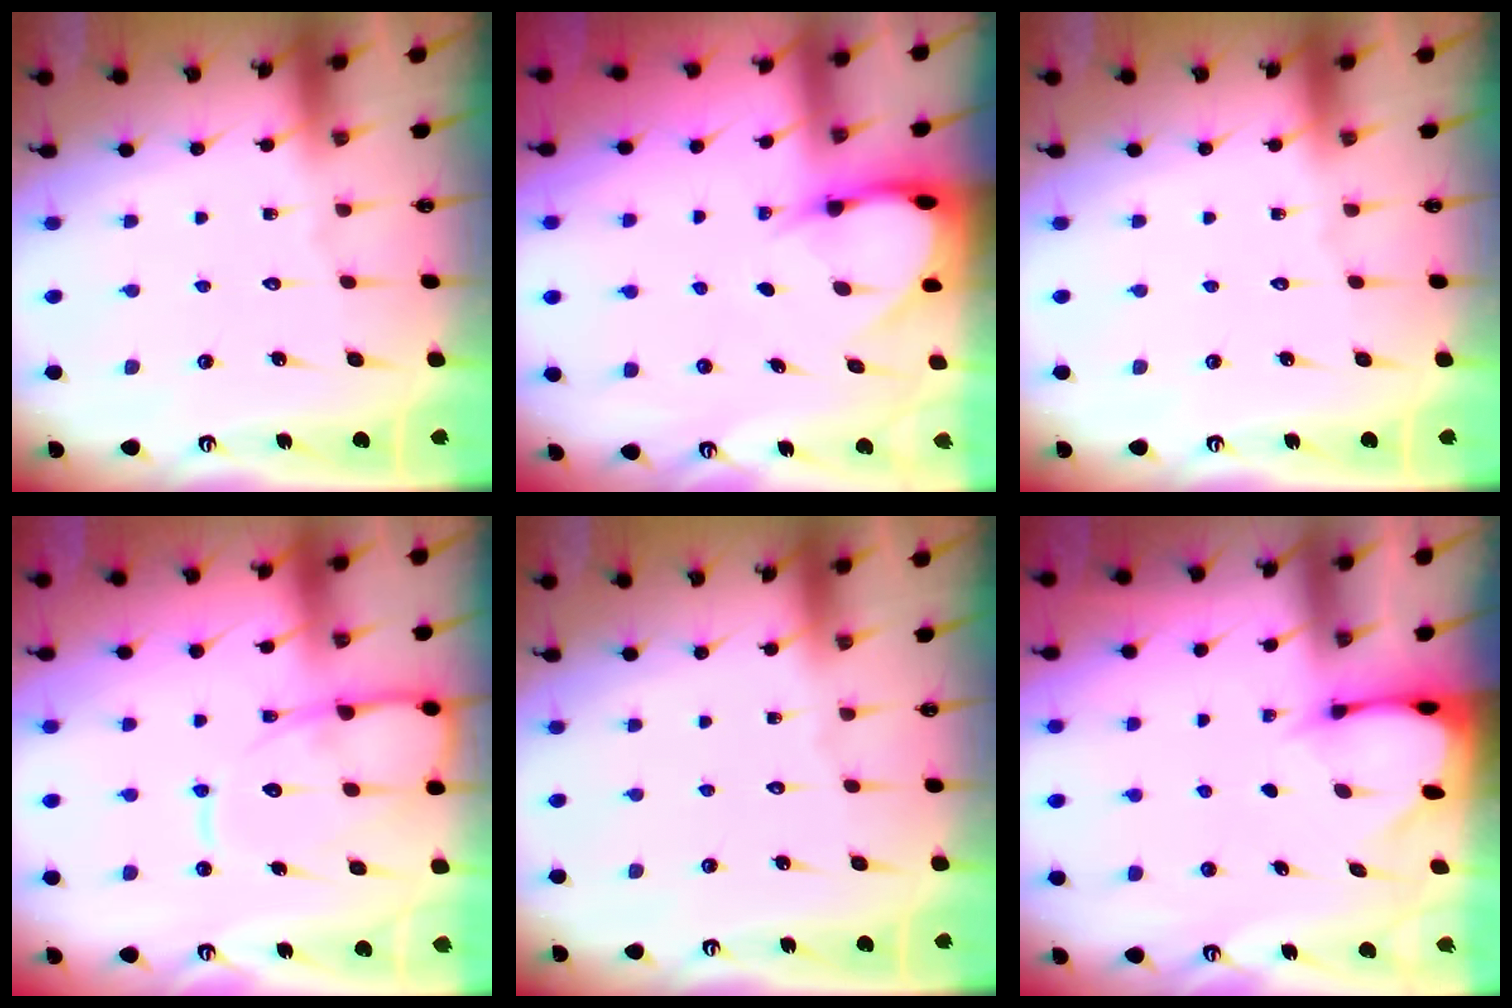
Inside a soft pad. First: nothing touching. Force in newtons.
{"total": 3.8, "press": 3.8, "slide": 0.3}
{"total": 0.0}
{"total": 13.2, "press": 13.1, "slide": 1.5}
{"total": 0.0}
{"total": 2.7, "press": 2.6, "slide": 0.4}